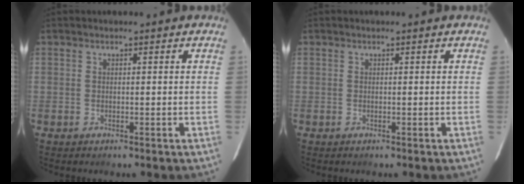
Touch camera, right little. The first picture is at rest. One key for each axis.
{"total": 0.0}